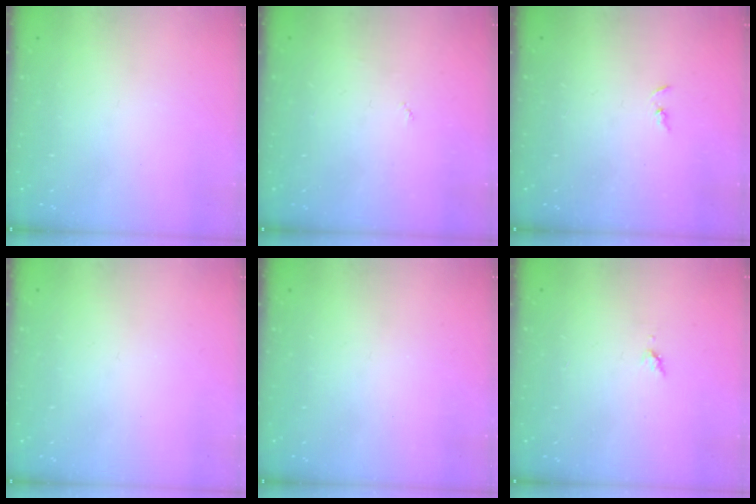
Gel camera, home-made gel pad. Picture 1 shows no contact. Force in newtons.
{"total": 2.7, "press": 2.7, "slide": 0.4}
{"total": 1.3, "press": 1.2, "slide": 0.3}
{"total": 0.0}
{"total": 0.0}
{"total": 3.5, "press": 3.4, "slide": 0.5}